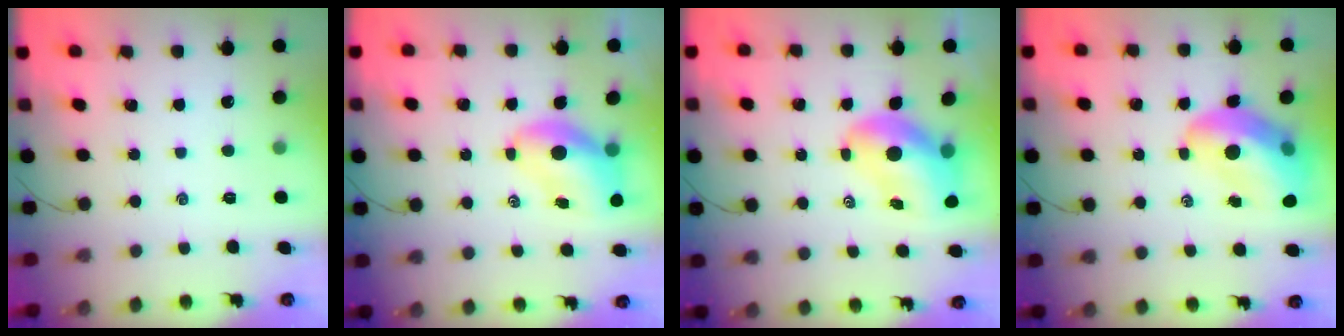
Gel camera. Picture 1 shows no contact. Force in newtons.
{"total": 7.0, "press": 6.9, "slide": 1.4}
{"total": 9.4, "press": 8.9, "slide": 2.9}
{"total": 13.9, "press": 13.4, "slide": 3.6}